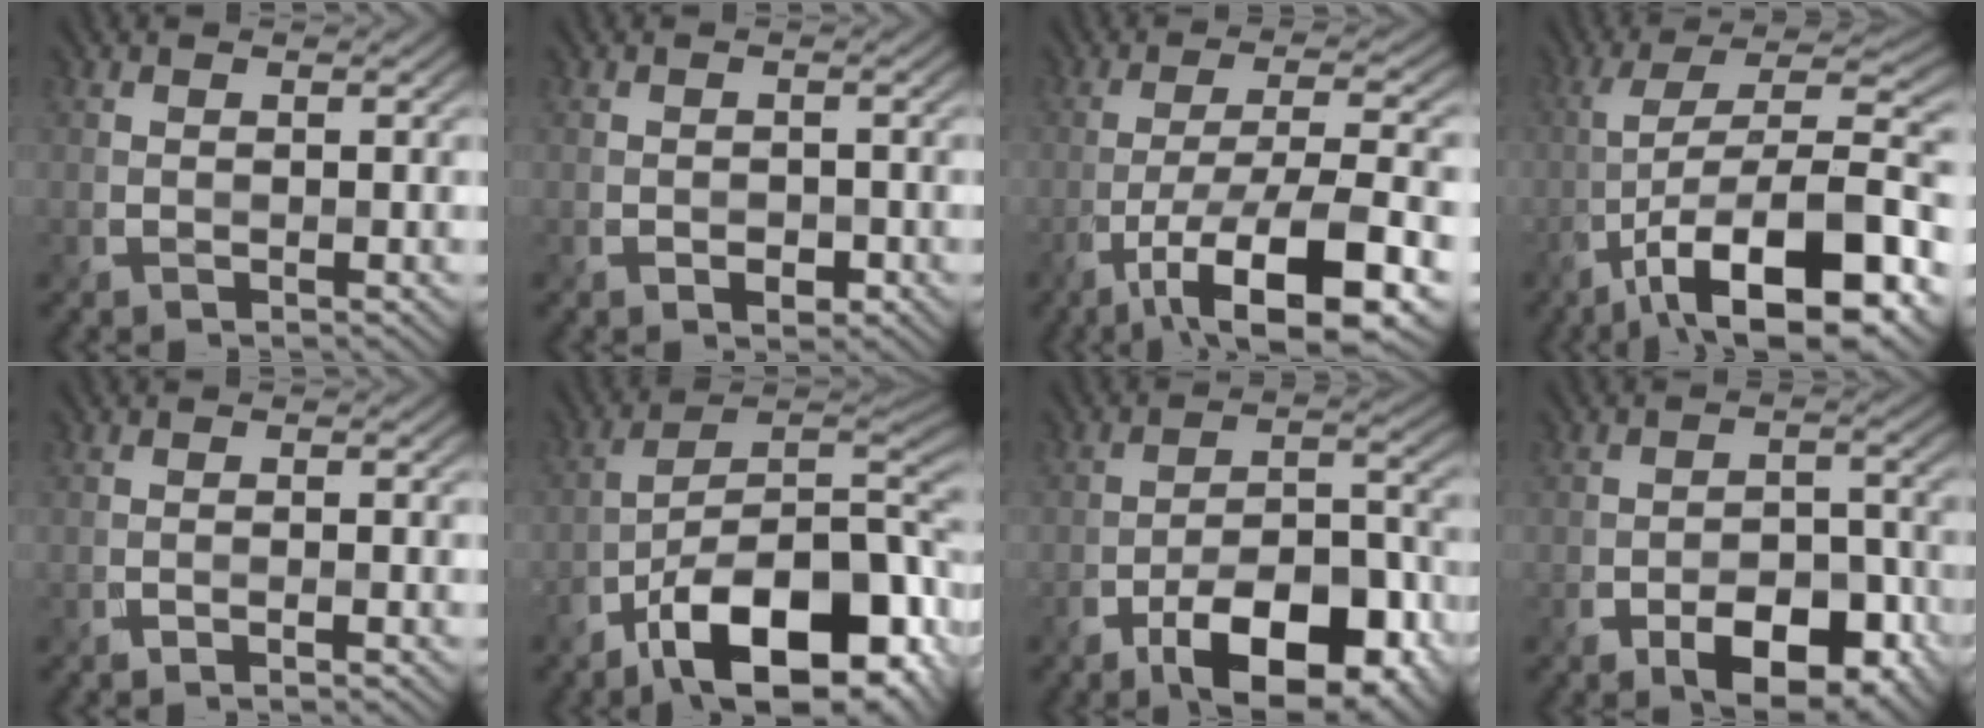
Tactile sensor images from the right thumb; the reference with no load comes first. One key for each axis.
{"total": 1.6, "fx": -0.8, "fy": 1.1, "fz": 0.8, "tx": -0.016, "ty": -0.008, "tz": -0.011}
{"total": 12.3, "fx": -6.0, "fy": 3.1, "fz": 10.2, "tx": -0.184, "ty": -0.013, "tz": -0.095}
{"total": 15.1, "fx": -6.2, "fy": 5.1, "fz": 12.7, "tx": -0.215, "ty": 0.005, "tz": -0.104}
{"total": 1.0, "fx": -0.4, "fy": 0.2, "fz": 0.9, "tx": -0.011, "ty": 0.000, "tz": -0.012}
{"total": 19.0, "fx": -10.1, "fy": 8.3, "fz": 13.8, "tx": -0.189, "ty": -0.016, "tz": -0.164}
{"total": 11.8, "fx": -6.4, "fy": 5.0, "fz": 8.6, "tx": -0.137, "ty": -0.005, "tz": -0.109}
{"total": 7.5, "fx": -3.8, "fy": 3.9, "fz": 5.1, "tx": -0.079, "ty": -0.010, "tz": -0.054}